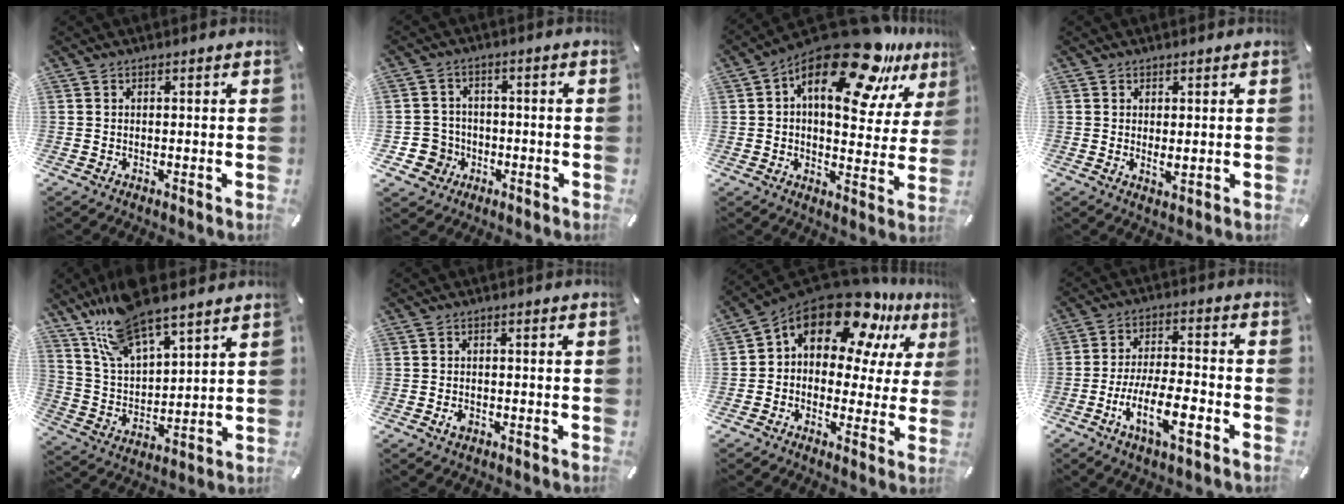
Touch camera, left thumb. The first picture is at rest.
{"total": 6.4, "force": [-2.1, 6.0, 0.9], "torque": [-0.033, 0.018, -0.035]}
{"total": 21.1, "force": [13.5, 8.6, 13.8], "torque": [-0.209, -0.088, 0.224]}
{"total": 2.2, "force": [0.6, 0.6, 2.1], "torque": [-0.032, -0.005, 0.009]}
{"total": 13.5, "force": [11.4, 3.9, 6.0], "torque": [-0.136, -0.062, 0.209]}
{"total": 1.6, "force": [-0.8, 1.1, 0.9], "torque": [-0.016, 0.004, -0.013]}
{"total": 17.4, "force": [11.1, 9.3, 9.6], "torque": [-0.165, -0.081, 0.188]}
{"total": 12.1, "force": [-5.3, 3.8, 10.2], "torque": [-0.206, 0.004, -0.099]}